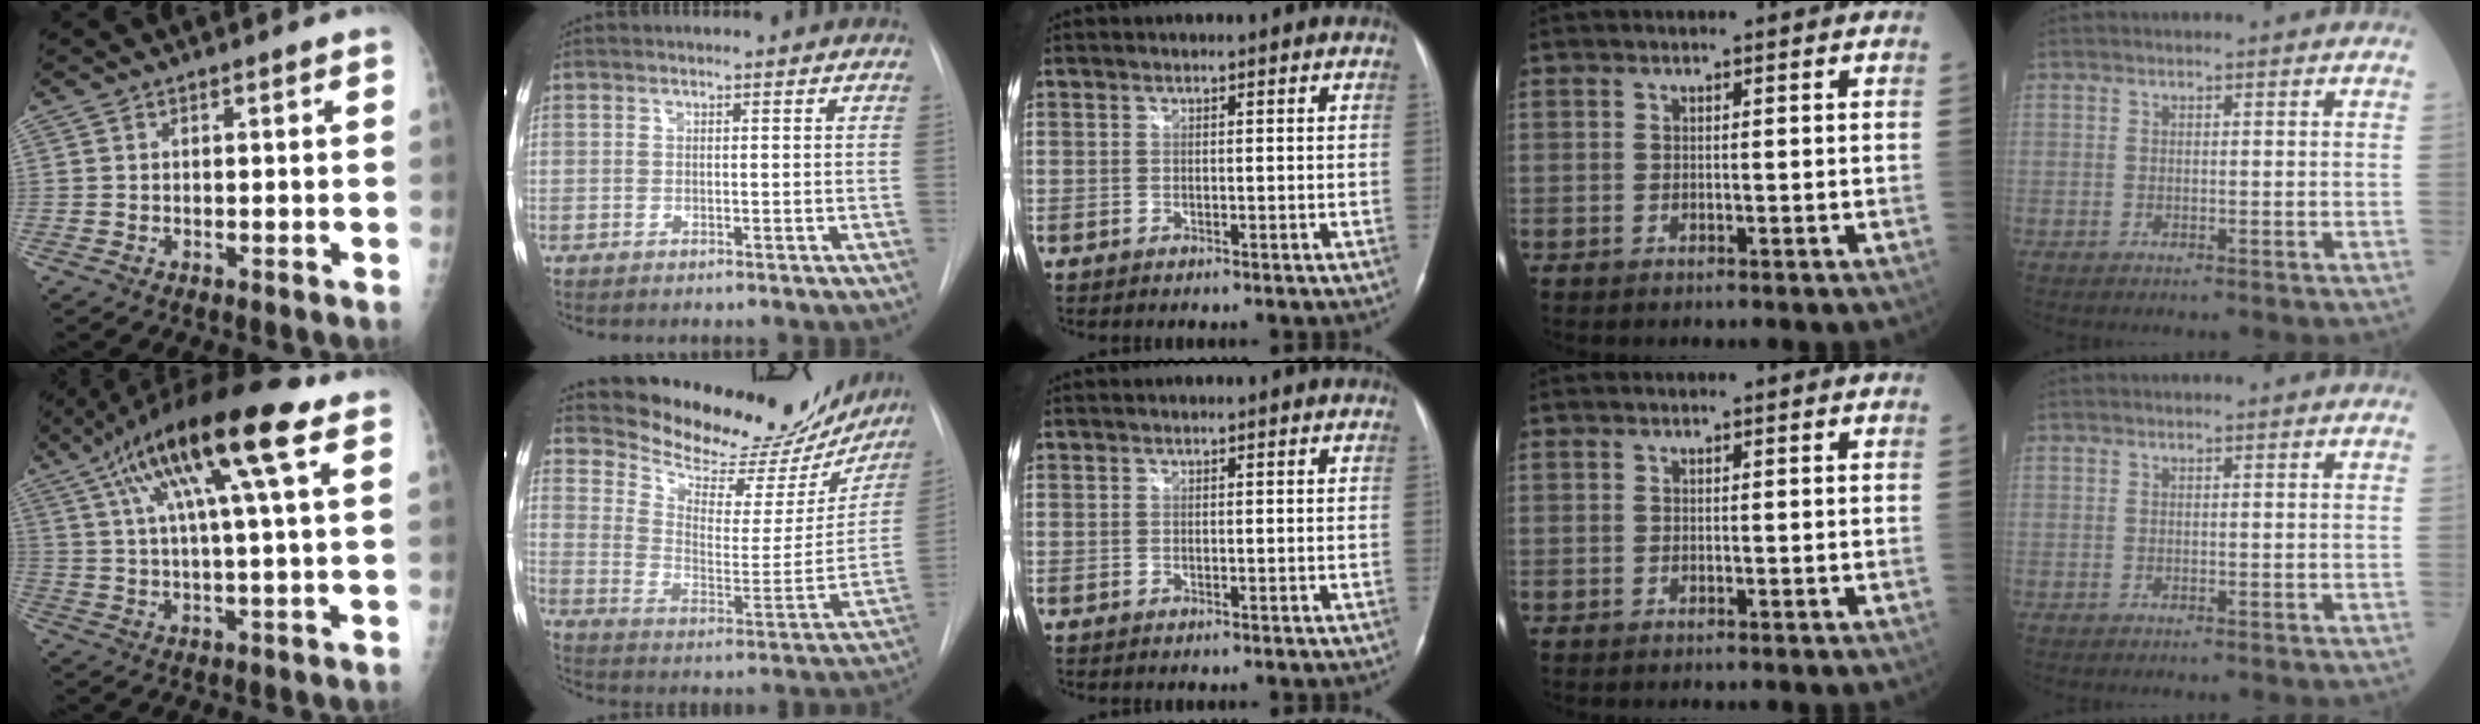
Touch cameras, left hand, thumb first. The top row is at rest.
{"thumb": {"total": 17.7, "force": [7.7, 2.4, 15.7], "torque": [-0.279, 0.011, 0.126]}, "index": {"total": 21.4, "force": [19.6, 6.4, 5.6], "torque": [-0.075, -0.048, 0.258]}}